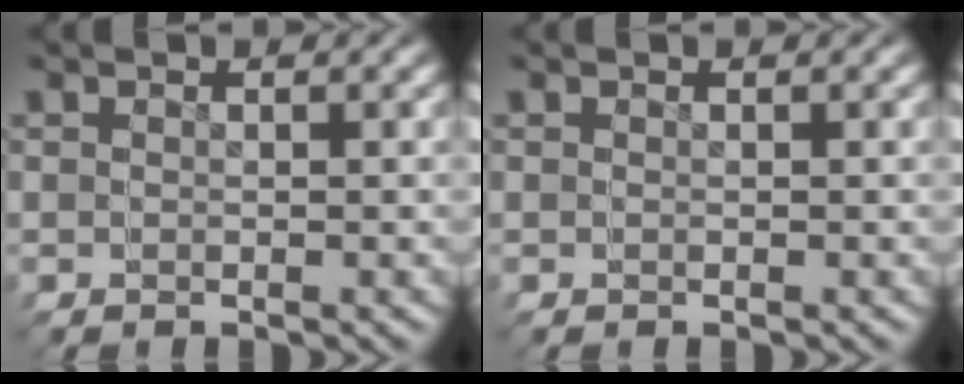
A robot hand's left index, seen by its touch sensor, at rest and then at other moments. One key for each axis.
{"total": 0.0}